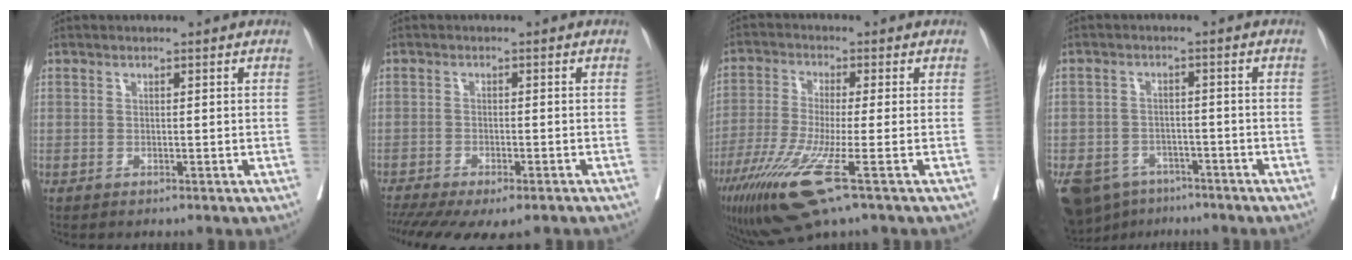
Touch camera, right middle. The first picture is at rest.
{"total": 12.8, "force": [-9.8, 3.6, 7.4], "torque": [-0.156, -0.017, -0.140]}
{"total": 12.2, "force": [-6.1, 0.6, 10.6], "torque": [-0.212, -0.040, -0.111]}
{"total": 12.1, "force": [-8.0, 8.0, 4.5], "torque": [-0.115, -0.004, -0.108]}